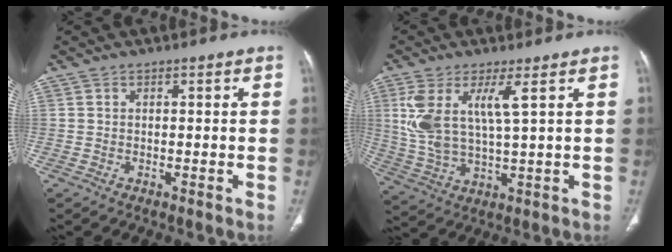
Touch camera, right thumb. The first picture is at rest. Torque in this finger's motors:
{"motor_torque": [0.09, 0.26, 1.29, 0.33, 0.14]}